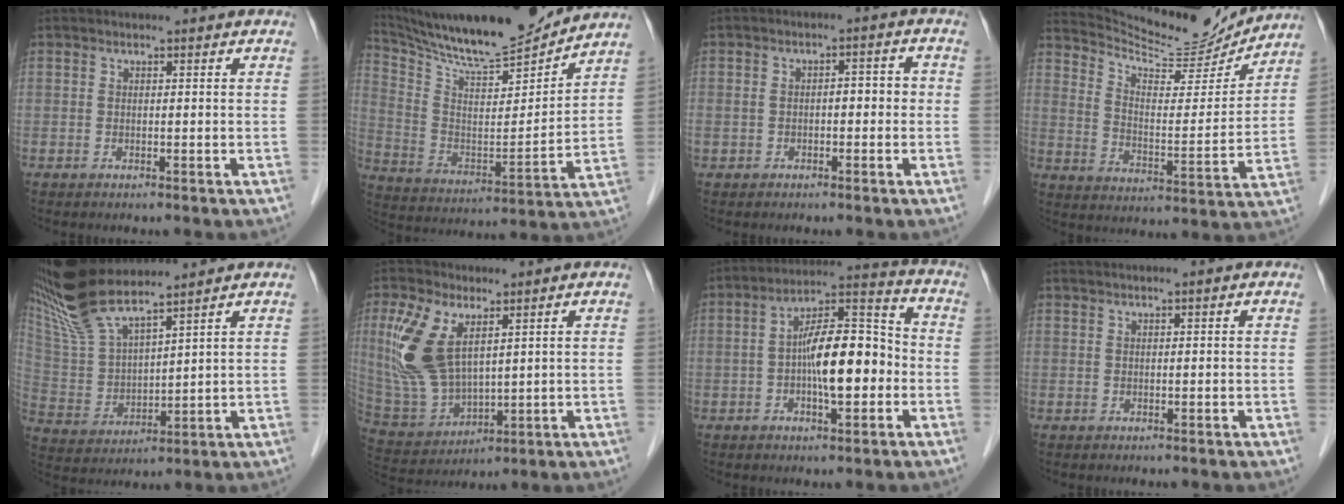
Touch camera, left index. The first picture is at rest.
{"total": 19.3, "force": [17.6, 1.7, 7.6], "torque": [-0.149, -0.014, 0.296]}
{"total": 3.7, "force": [-0.8, 2.3, 2.8], "torque": [-0.050, 0.032, -0.006]}
{"total": 15.3, "force": [15.0, 1.2, 2.6], "torque": [-0.057, -0.027, 0.229]}
{"total": 13.5, "force": [11.8, 1.8, 6.3], "torque": [-0.148, 0.013, 0.243]}
{"total": 11.1, "force": [4.1, 5.1, 8.9], "torque": [-0.214, 0.000, 0.096]}
{"total": 11.5, "force": [-2.2, 3.6, 10.6], "torque": [-0.191, 0.026, -0.037]}
{"total": 0.8, "force": [0.6, -0.2, 0.5], "torque": [-0.019, 0.005, 0.020]}